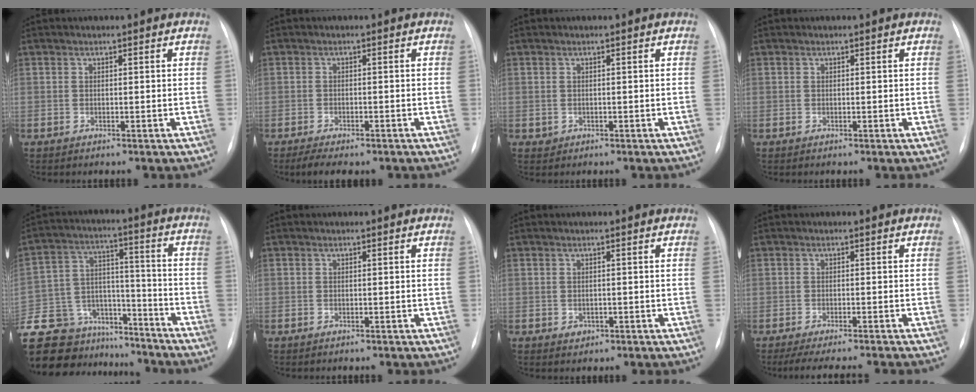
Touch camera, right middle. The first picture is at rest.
{"total": 5.9, "force": [-4.5, 2.0, 3.2], "torque": [-0.049, -0.013, -0.059]}
{"total": 0.8, "force": [-0.1, 0.7, 0.2], "torque": [-0.002, 0.001, 0.002]}
{"total": 0.0}
{"total": 26.8, "force": [-22.2, 12.1, 9.0], "torque": [-0.249, 0.020, -0.343]}
{"total": 0.0}
{"total": 1.3, "force": [-0.5, 1.1, 0.5], "torque": [-0.008, 0.001, -0.001]}
{"total": 10.6, "force": [-9.3, 0.0, 5.0], "torque": [-0.056, -0.020, -0.128]}